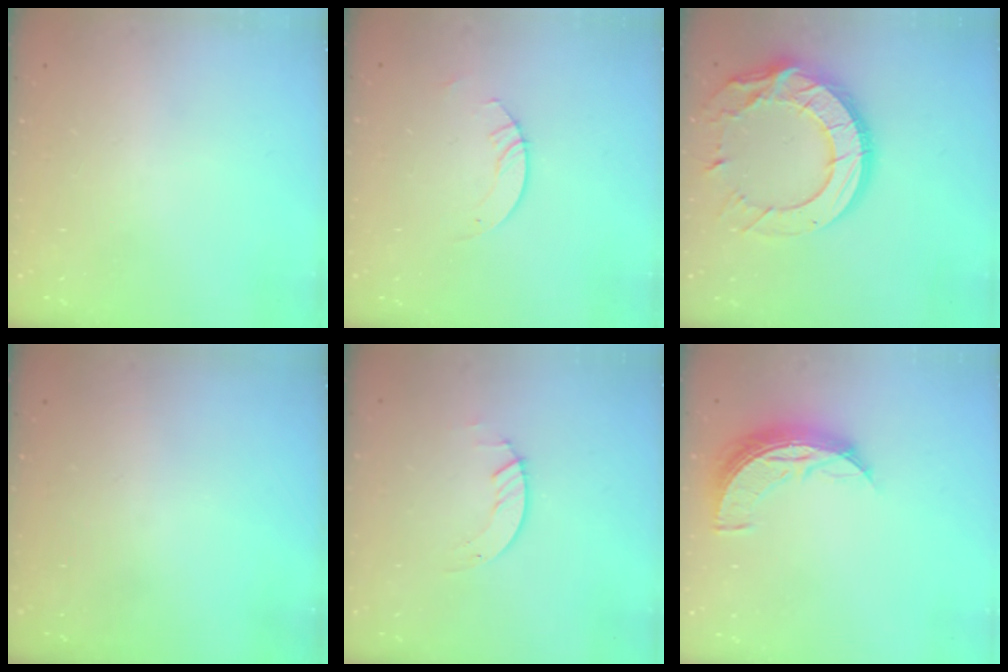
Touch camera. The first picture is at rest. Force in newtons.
{"total": 3.0, "press": 3.0, "slide": 0.3}
{"total": 20.2, "press": 20.1, "slide": 1.7}
{"total": 0.0}
{"total": 1.3, "press": 1.3, "slide": 0.2}
{"total": 10.1, "press": 10.1, "slide": 0.6}